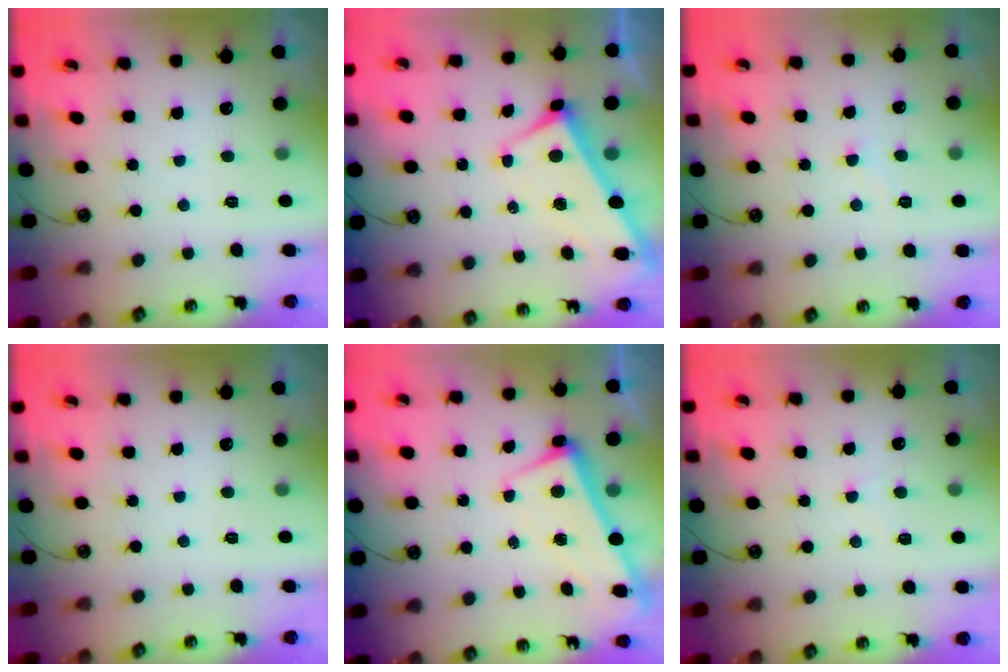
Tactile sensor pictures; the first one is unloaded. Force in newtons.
{"total": 2.8, "press": 2.7, "slide": 0.9}
{"total": 1.1, "press": 1.0, "slide": 0.4}
{"total": 0.0}
{"total": 2.5, "press": 2.4, "slide": 0.5}
{"total": 1.9, "press": 1.8, "slide": 0.3}